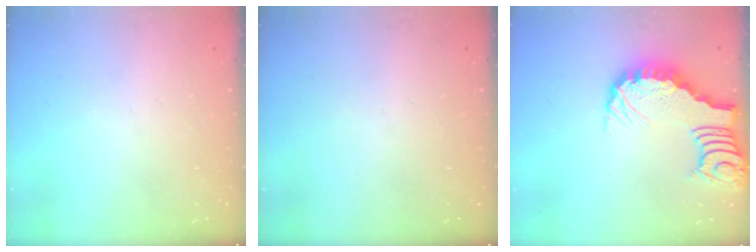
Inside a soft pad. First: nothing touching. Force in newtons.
{"total": 0.0}
{"total": 5.6, "press": 5.6, "slide": 0.8}